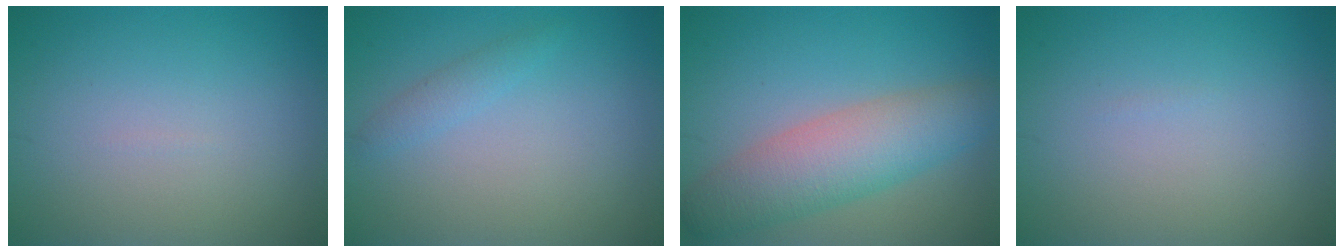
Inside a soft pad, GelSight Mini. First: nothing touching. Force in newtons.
{"total": 1.3, "press": 1.3, "slide": 0.0}
{"total": 6.2, "press": 6.2, "slide": 0.3}
{"total": 0.0}